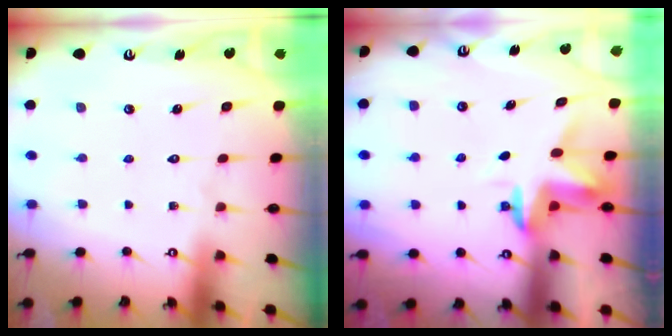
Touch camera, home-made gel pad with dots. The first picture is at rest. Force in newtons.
{"total": 3.4, "press": 3.4, "slide": 0.2}